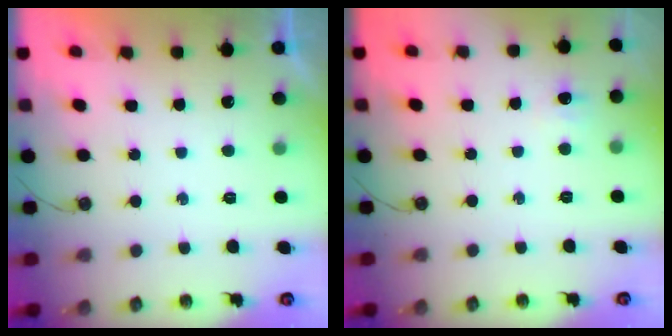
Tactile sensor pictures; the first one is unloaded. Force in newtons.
{"total": 3.1, "press": 3.0, "slide": 0.7}